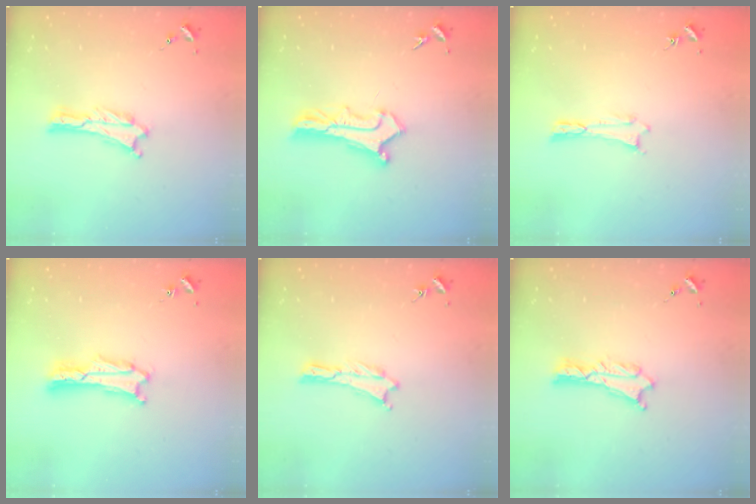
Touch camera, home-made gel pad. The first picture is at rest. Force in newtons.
{"total": 2.6, "press": 2.6, "slide": 0.2}
{"total": 0.0}
{"total": 1.7, "press": 1.7, "slide": 0.3}
{"total": 0.0}
{"total": 1.3, "press": 1.3, "slide": 0.1}